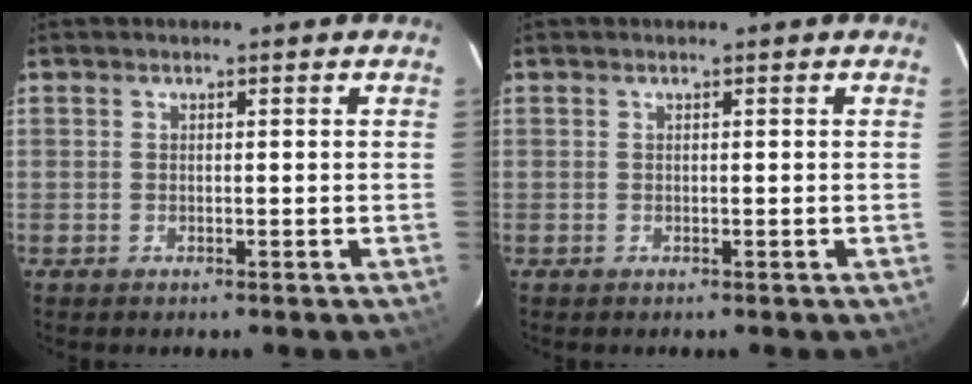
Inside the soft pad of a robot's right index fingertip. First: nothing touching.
{"total": 0.0}